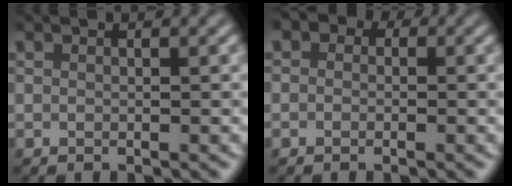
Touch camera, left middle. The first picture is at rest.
{"total": 3.1, "force": [1.0, 2.5, 1.6], "torque": [-0.002, 0.010, -0.033]}